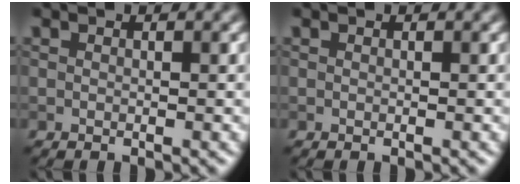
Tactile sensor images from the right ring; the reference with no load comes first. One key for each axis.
{"total": 0.0}